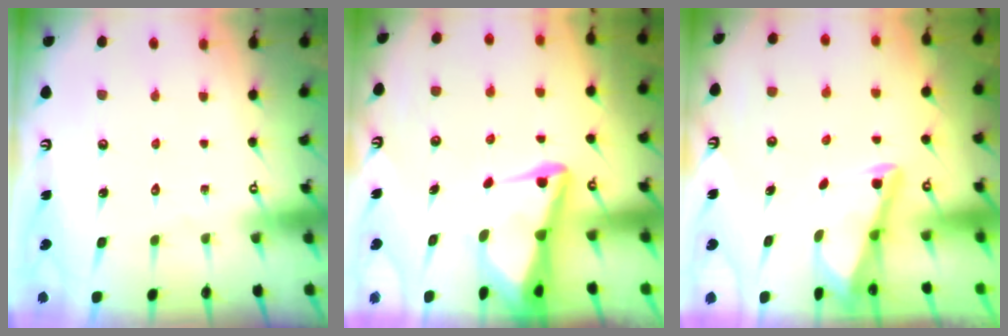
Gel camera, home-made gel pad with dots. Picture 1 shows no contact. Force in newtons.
{"total": 5.3, "press": 5.2, "slide": 0.9}
{"total": 2.8, "press": 2.8, "slide": 0.4}